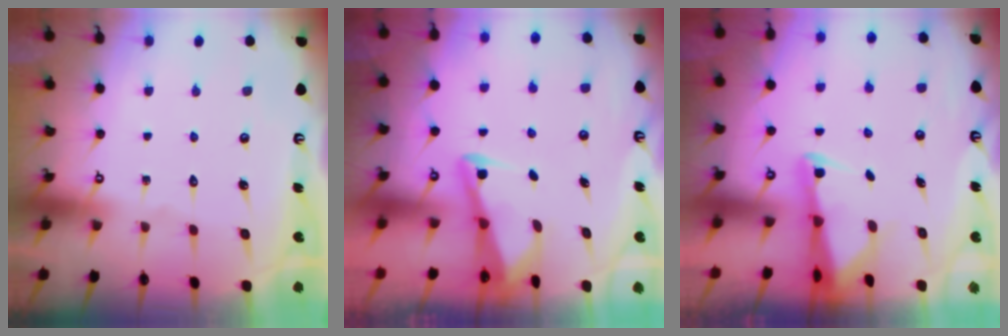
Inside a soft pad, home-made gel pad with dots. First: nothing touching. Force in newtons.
{"total": 3.0, "press": 2.9, "slide": 0.4}
{"total": 2.6, "press": 2.6, "slide": 0.5}